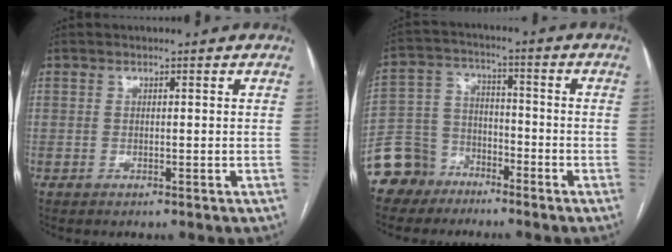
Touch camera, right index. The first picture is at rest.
{"total": 8.4, "force": [-6.1, 5.7, 0.2], "torque": [-0.010, 0.022, -0.121]}